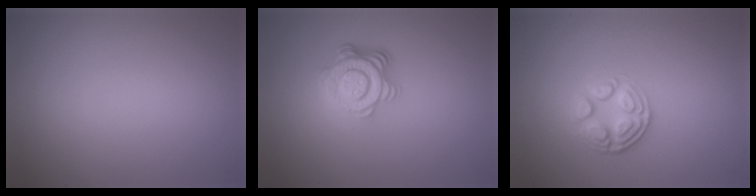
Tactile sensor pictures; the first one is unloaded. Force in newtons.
{"total": 4.7, "press": 3.4, "slide": 3.3}
{"total": 4.0, "press": 2.8, "slide": 2.8}